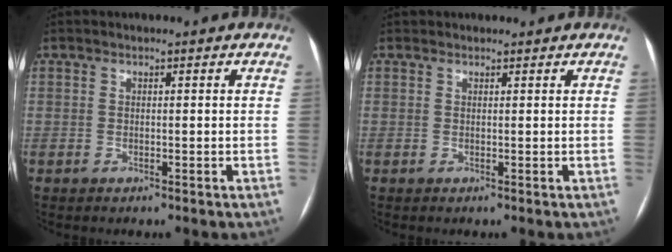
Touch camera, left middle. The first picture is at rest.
{"total": 0.7, "force": [0.6, 0.3, 0.0], "torque": [-0.004, 0.007, 0.010]}